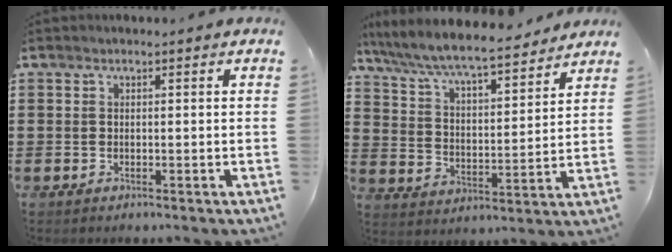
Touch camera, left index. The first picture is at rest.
{"total": 7.5, "force": [6.9, 0.4, 2.9], "torque": [-0.083, -0.041, 0.115]}